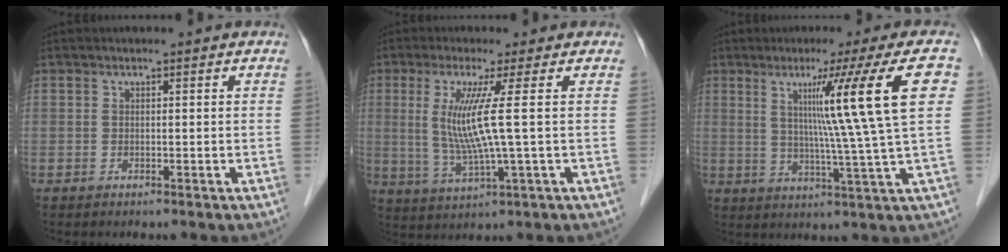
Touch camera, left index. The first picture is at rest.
{"total": 8.0, "force": [1.1, -1.5, 7.8], "torque": [-0.169, -0.016, 0.027]}
{"total": 14.2, "force": [3.7, -2.8, 13.4], "torque": [-0.197, 0.001, 0.059]}